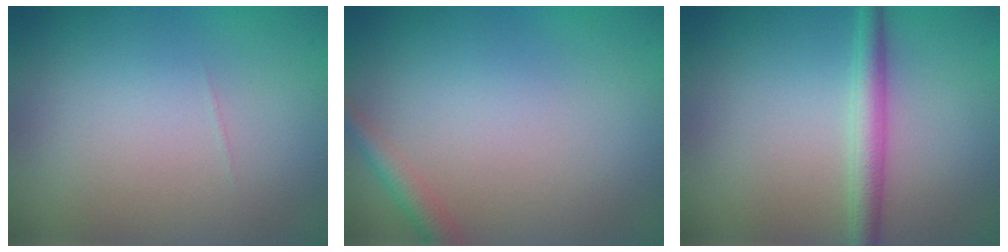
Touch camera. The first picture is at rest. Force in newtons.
{"total": 1.6, "press": 1.6, "slide": 0.1}
{"total": 2.7, "press": 2.7, "slide": 0.0}